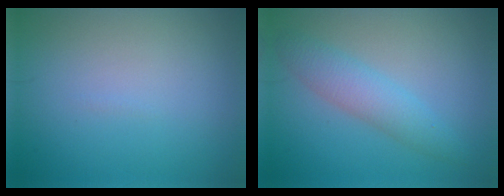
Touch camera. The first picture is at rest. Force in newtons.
{"total": 3.3, "press": 3.3, "slide": 0.1}